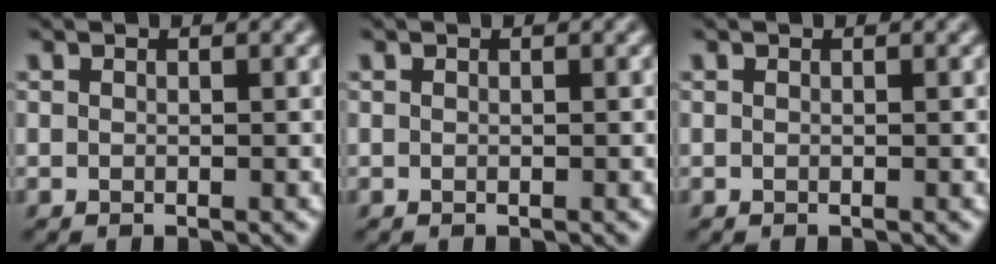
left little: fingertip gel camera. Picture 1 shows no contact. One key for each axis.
{"total": 0.0}
{"total": 0.0}